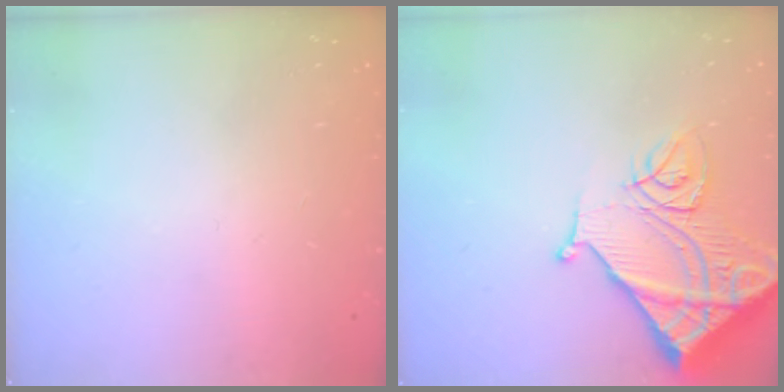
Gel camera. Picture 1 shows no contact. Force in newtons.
{"total": 16.9, "press": 16.8, "slide": 2.1}